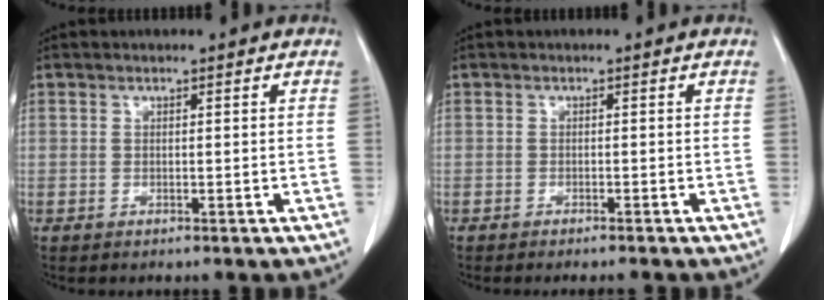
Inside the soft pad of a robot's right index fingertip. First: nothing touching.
{"total": 2.3, "force": [-2.1, -0.2, 0.9], "torque": [-0.011, -0.002, -0.026]}